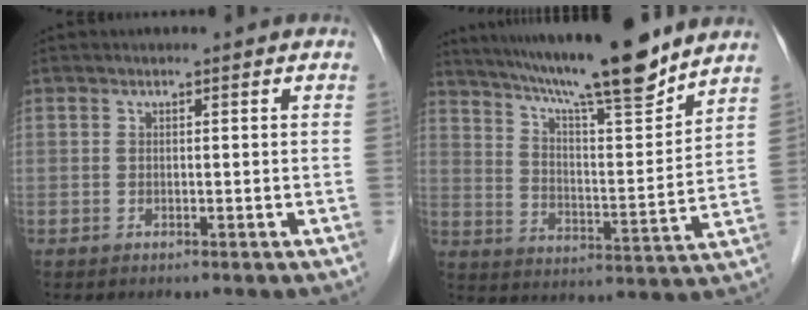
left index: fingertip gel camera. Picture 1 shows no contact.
{"total": 17.9, "force": [15.1, 0.6, 9.5], "torque": [-0.156, 0.002, 0.238]}